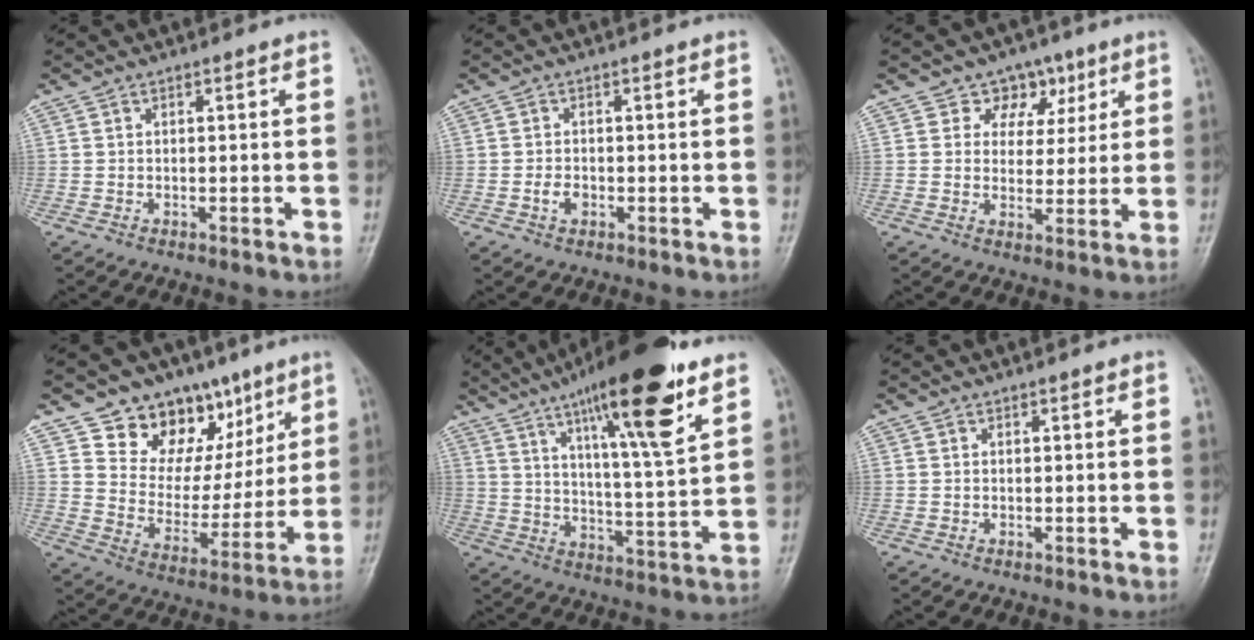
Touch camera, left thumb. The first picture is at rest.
{"total": 2.0, "force": [-0.6, 1.5, 1.3], "torque": [-0.021, 0.003, -0.012]}
{"total": 7.0, "force": [3.7, 5.6, 1.8], "torque": [0.016, -0.009, 0.054]}
{"total": 17.6, "force": [10.2, 12.0, 7.8], "torque": [-0.053, -0.043, 0.172]}
{"total": 20.1, "force": [12.0, 3.3, 15.8], "torque": [-0.231, -0.049, 0.192]}
{"total": 0.0}